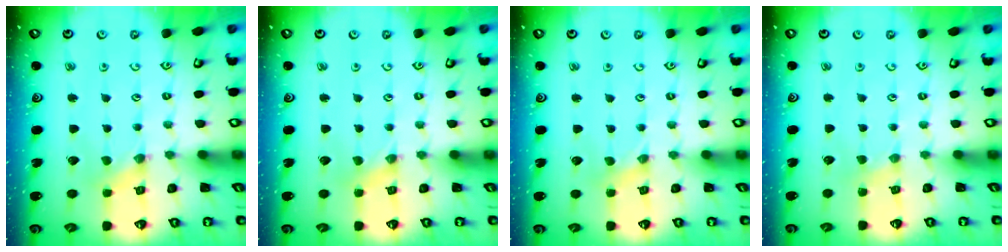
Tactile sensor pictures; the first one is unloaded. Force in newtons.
{"total": 1.3, "press": 1.2, "slide": 0.3}
{"total": 0.0}
{"total": 1.8, "press": 1.7, "slide": 0.2}